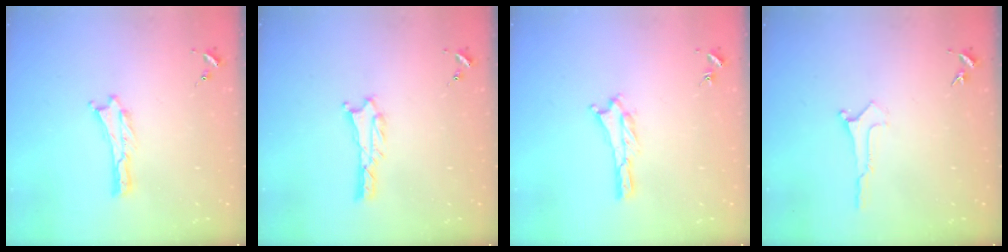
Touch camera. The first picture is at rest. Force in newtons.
{"total": 1.3, "press": 1.3, "slide": 0.3}
{"total": 1.2, "press": 1.1, "slide": 0.2}
{"total": 0.0}